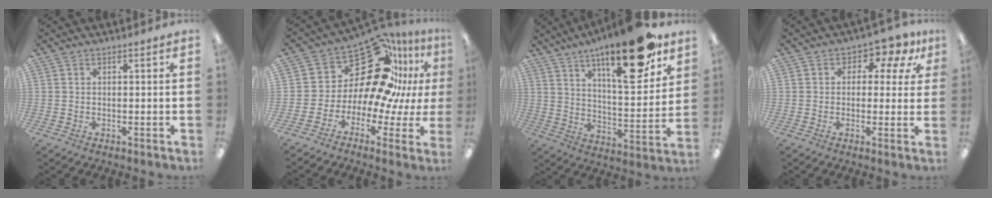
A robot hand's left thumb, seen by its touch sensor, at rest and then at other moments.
{"total": 20.7, "force": [11.4, 11.2, 13.2], "torque": [-0.212, -0.082, 0.202]}
{"total": 21.8, "force": [14.4, 6.9, 14.8], "torque": [-0.221, -0.080, 0.230]}
{"total": 5.2, "force": [2.1, 3.6, 3.2], "torque": [-0.042, -0.007, 0.031]}